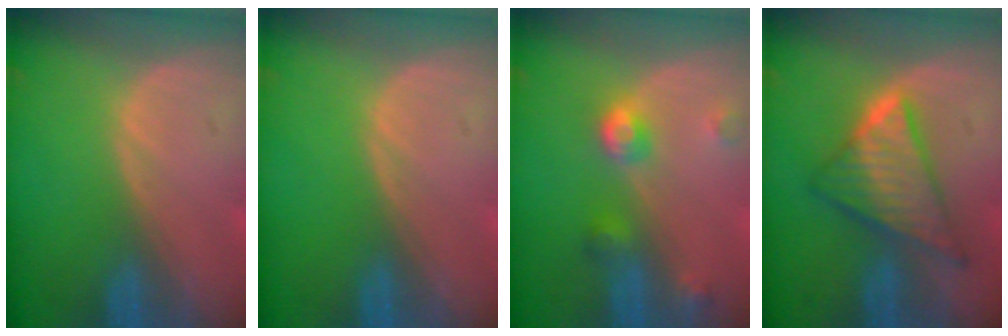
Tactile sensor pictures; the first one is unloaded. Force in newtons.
{"total": 0.0}
{"total": 4.6, "press": 4.2, "slide": 2.0}
{"total": 8.2, "press": 8.1, "slide": 0.5}